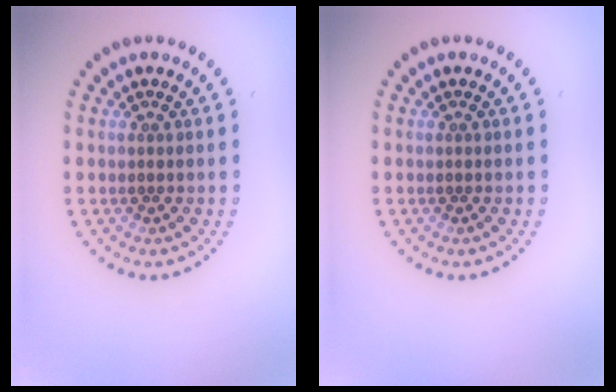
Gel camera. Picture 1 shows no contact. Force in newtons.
{"total": 0.0}